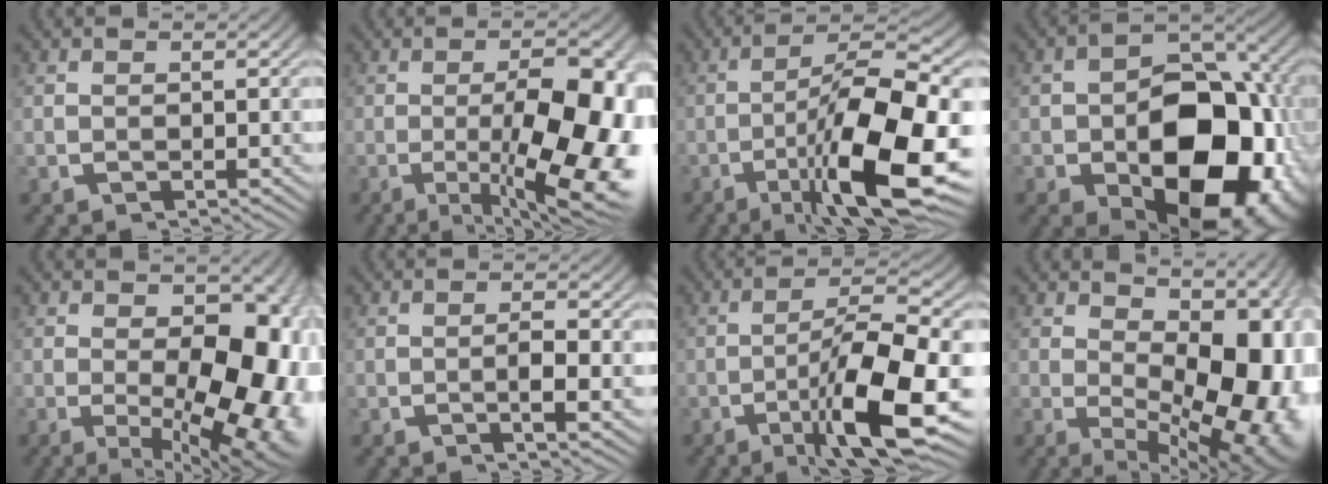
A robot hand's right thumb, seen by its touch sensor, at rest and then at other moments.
{"total": 13.3, "force": [-3.2, 5.9, 11.5], "torque": [-0.180, -0.036, -0.034]}
{"total": 13.7, "force": [-3.8, 5.6, 11.9], "torque": [-0.200, -0.033, -0.048]}
{"total": 19.4, "force": [-4.7, 12.2, 14.4], "torque": [-0.234, -0.064, -0.041]}
{"total": 14.0, "force": [-2.8, 7.8, 11.4], "torque": [-0.181, -0.057, -0.014]}
{"total": 2.1, "force": [-0.7, 0.4, 2.0], "torque": [-0.036, 0.001, -0.018]}
{"total": 10.4, "force": [-3.2, 3.6, 9.3], "torque": [-0.161, -0.021, -0.047]}
{"total": 16.0, "force": [-2.1, 9.0, 13.0], "torque": [-0.204, -0.049, -0.004]}